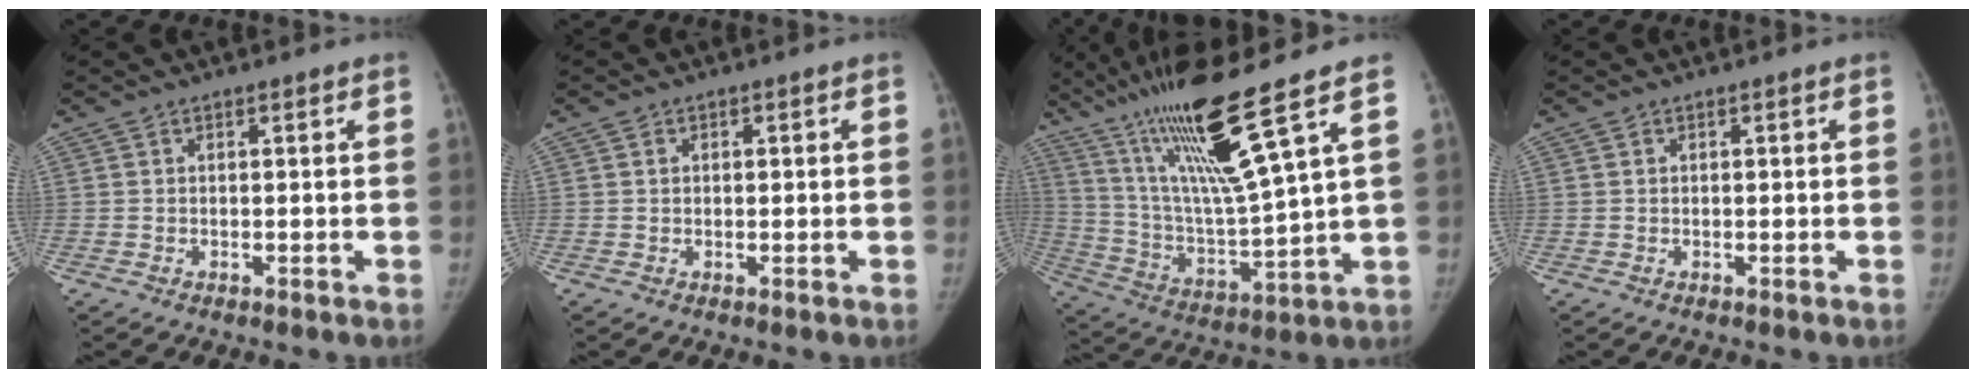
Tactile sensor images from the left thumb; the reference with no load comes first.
{"total": 1.0, "force": [0.2, 0.8, 0.6], "torque": [-0.005, 0.002, 0.002]}
{"total": 19.3, "force": [11.8, 0.2, 15.4], "torque": [-0.272, -0.058, 0.217]}
{"total": 0.0}